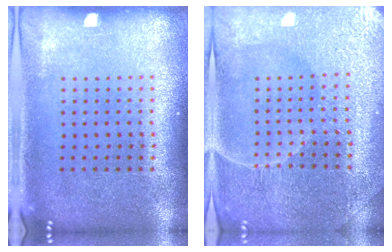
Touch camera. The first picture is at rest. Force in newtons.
{"total": 4.2, "press": 4.0, "slide": 1.2}